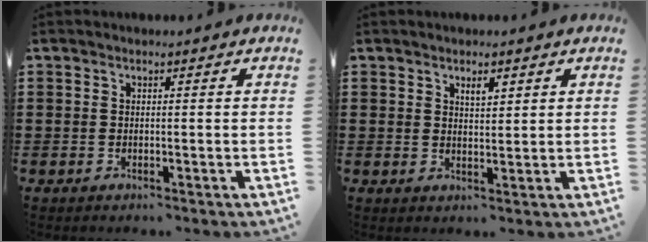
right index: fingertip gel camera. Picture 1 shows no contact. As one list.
[{"total": 2.1, "force": [1.4, 0.8, 1.3], "torque": [-0.020, 0.000, 0.022]}]